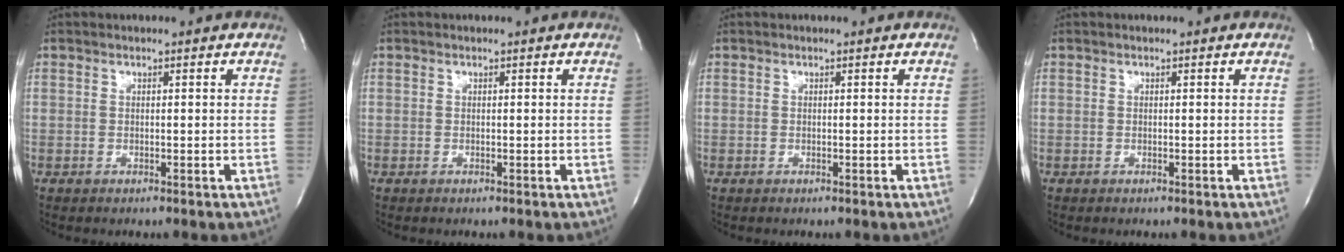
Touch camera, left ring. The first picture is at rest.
{"total": 0.0}
{"total": 0.0}
{"total": 0.0}